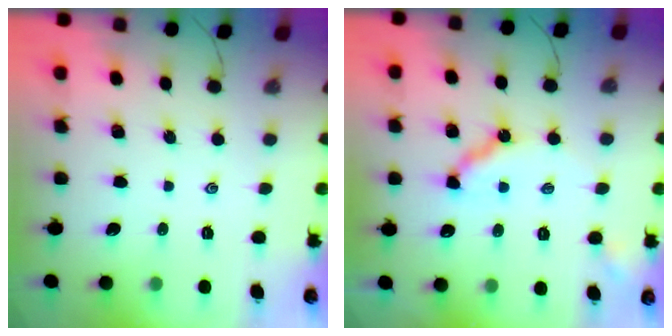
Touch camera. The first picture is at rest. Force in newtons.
{"total": 9.4, "press": 9.3, "slide": 1.0}